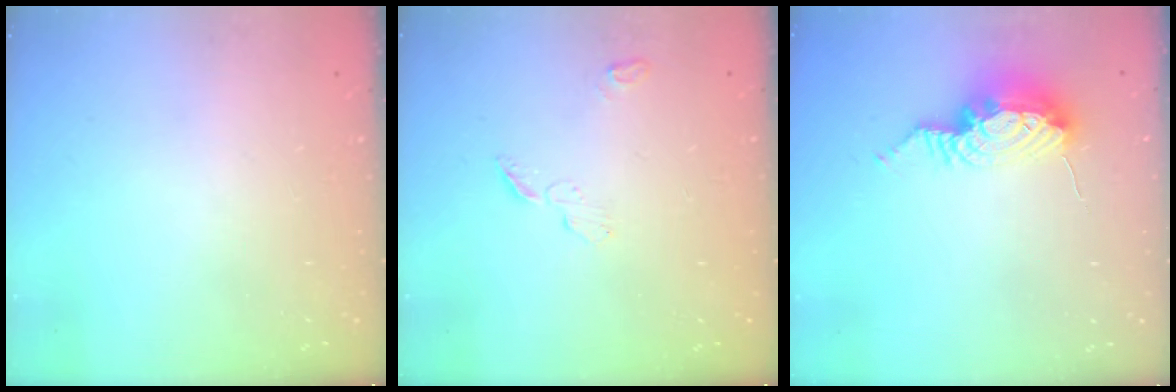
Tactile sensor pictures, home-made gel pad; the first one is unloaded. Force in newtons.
{"total": 3.8, "press": 3.8, "slide": 0.4}
{"total": 15.7, "press": 11.6, "slide": 10.6}